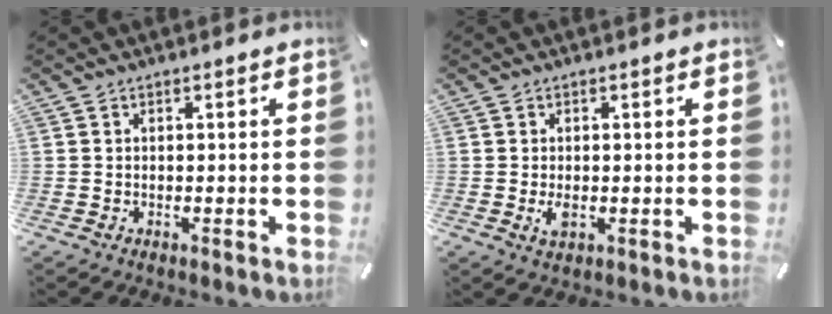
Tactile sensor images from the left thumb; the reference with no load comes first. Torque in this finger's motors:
{"motor_torque": [0.28, 1.21, 0.19, -0.15, 0.09]}